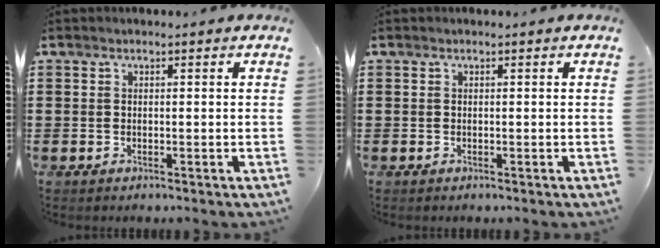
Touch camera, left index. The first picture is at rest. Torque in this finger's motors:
{"motor_torque": [-0.02, -0.02, 0.00, 0.00]}